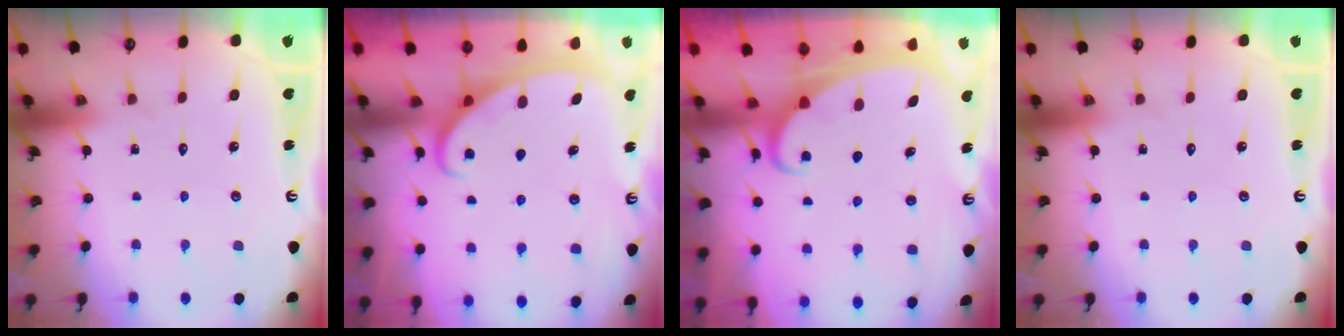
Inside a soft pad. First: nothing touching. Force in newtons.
{"total": 2.8, "press": 2.8, "slide": 0.4}
{"total": 2.0, "press": 2.0, "slide": 0.2}
{"total": 0.0}